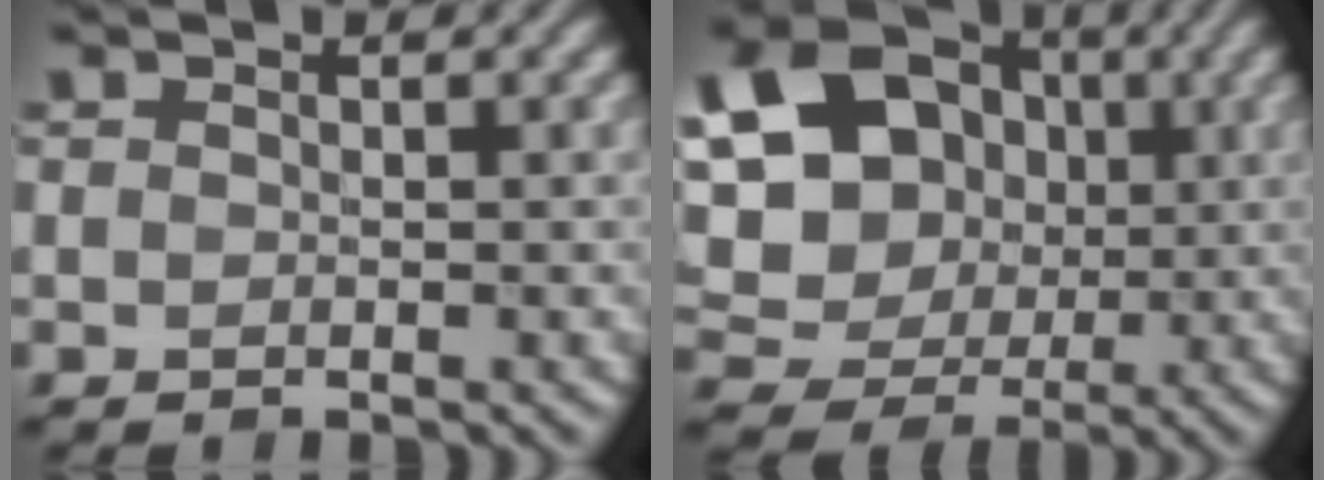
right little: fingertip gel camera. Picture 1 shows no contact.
{"total": 18.6, "force": [4.0, 16.2, 8.4], "torque": [-0.197, 0.030, 0.052]}